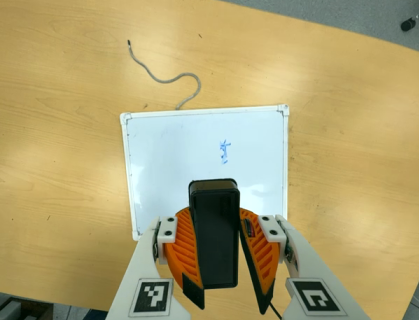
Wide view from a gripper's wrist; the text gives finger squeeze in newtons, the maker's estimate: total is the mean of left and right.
{"total": 9.9, "left": 9.4, "right": 10.3}